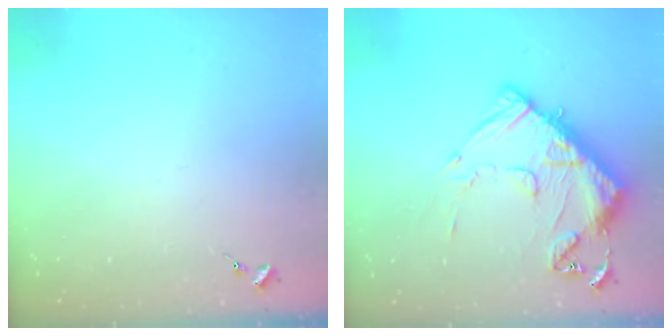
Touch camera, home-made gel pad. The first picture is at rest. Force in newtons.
{"total": 14.8, "press": 14.7, "slide": 1.5}